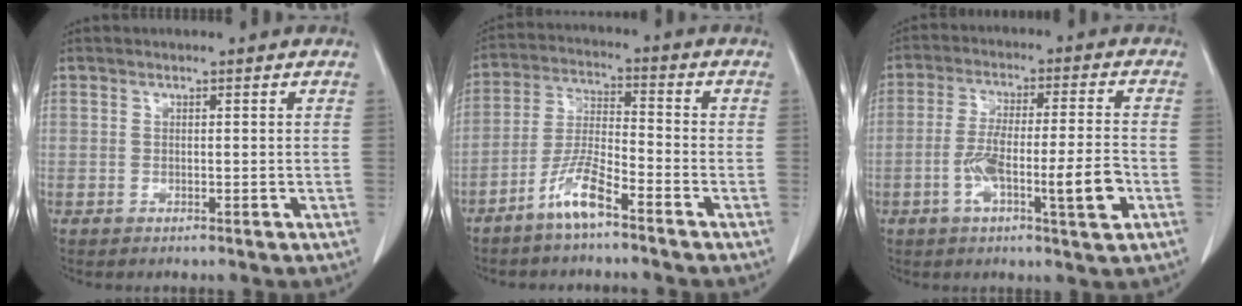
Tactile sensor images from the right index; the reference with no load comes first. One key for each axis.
{"total": 7.3, "fx": -5.1, "fy": 0.8, "fz": 5.2, "tx": -0.114, "ty": -0.007, "tz": -0.104}
{"total": 10.9, "fx": -3.5, "fy": 1.1, "fz": 10.2, "tx": -0.178, "ty": 0.005, "tz": -0.058}